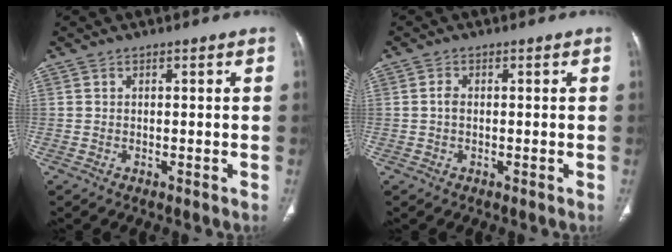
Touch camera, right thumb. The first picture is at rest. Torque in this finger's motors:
{"motor_torque": [-0.39, 0.08, 0.40, 0.12, 0.03]}